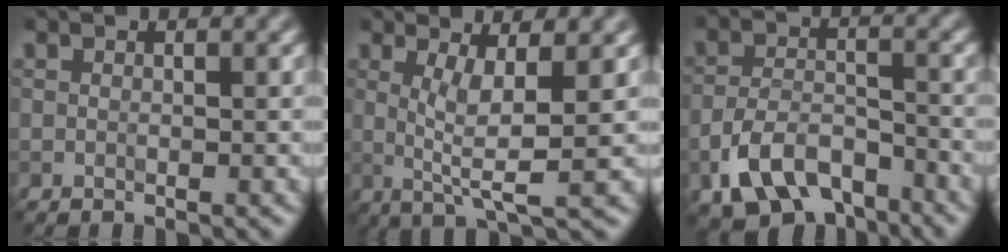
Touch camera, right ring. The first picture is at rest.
{"total": 4.1, "force": [0.8, 0.6, 3.9], "torque": [-0.078, -0.004, 0.015]}
{"total": 7.0, "force": [-4.5, 3.7, 4.0], "torque": [-0.074, -0.003, -0.083]}